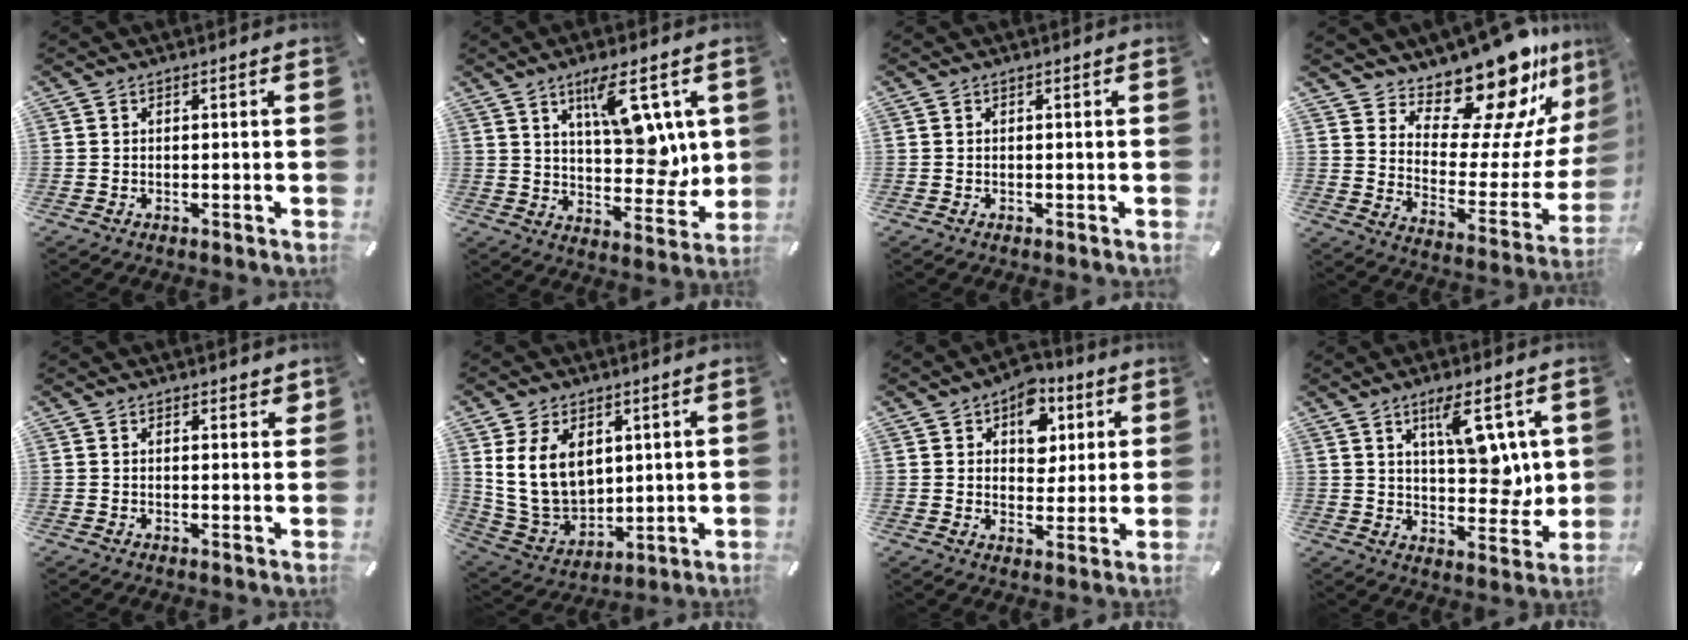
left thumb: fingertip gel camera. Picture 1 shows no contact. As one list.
[{"total": 13.8, "force": [6.4, 6.3, 10.5], "torque": [-0.138, -0.036, 0.108]}, {"total": 0.0}, {"total": 20.0, "force": [17.0, 6.9, 8.0], "torque": [-0.111, -0.153, 0.279]}, {"total": 2.0, "force": [1.5, 1.0, 0.9], "torque": [-0.011, -0.001, 0.026]}, {"total": 13.5, "force": [4.6, 10.4, 7.3], "torque": [-0.159, -0.021, 0.087]}, {"total": 10.2, "force": [4.1, 7.7, 5.3], "torque": [-0.062, -0.009, 0.067]}, {"total": 12.3, "force": [5.4, 5.5, 9.6], "torque": [-0.127, -0.027, 0.089]}]